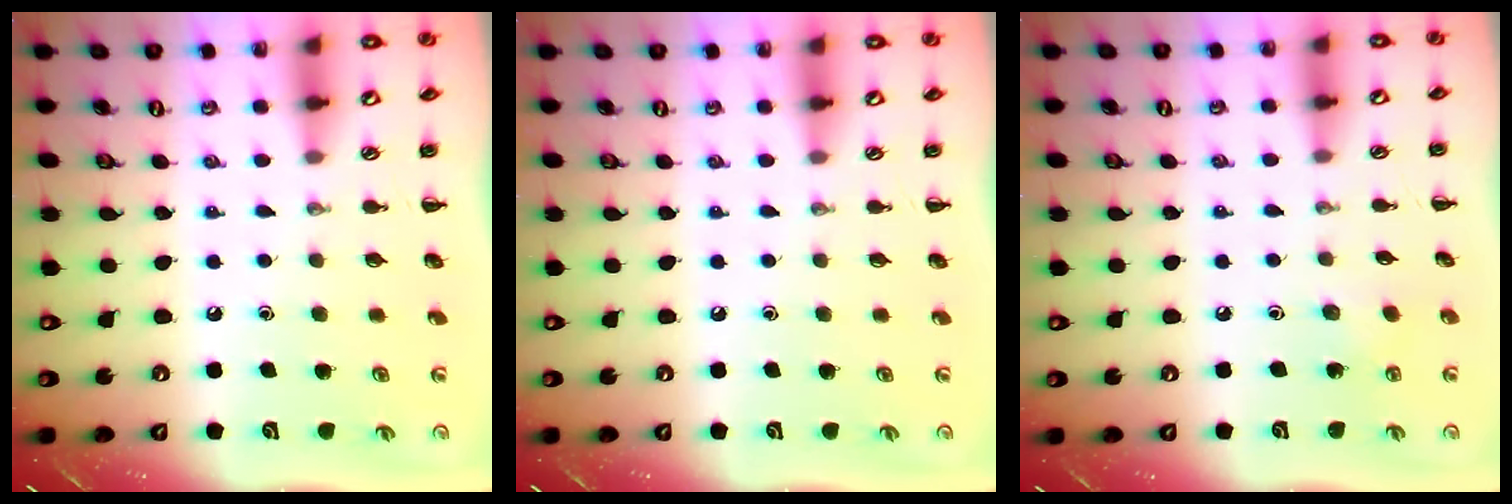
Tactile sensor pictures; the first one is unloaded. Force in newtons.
{"total": 0.0}
{"total": 2.9, "press": 2.8, "slide": 0.9}